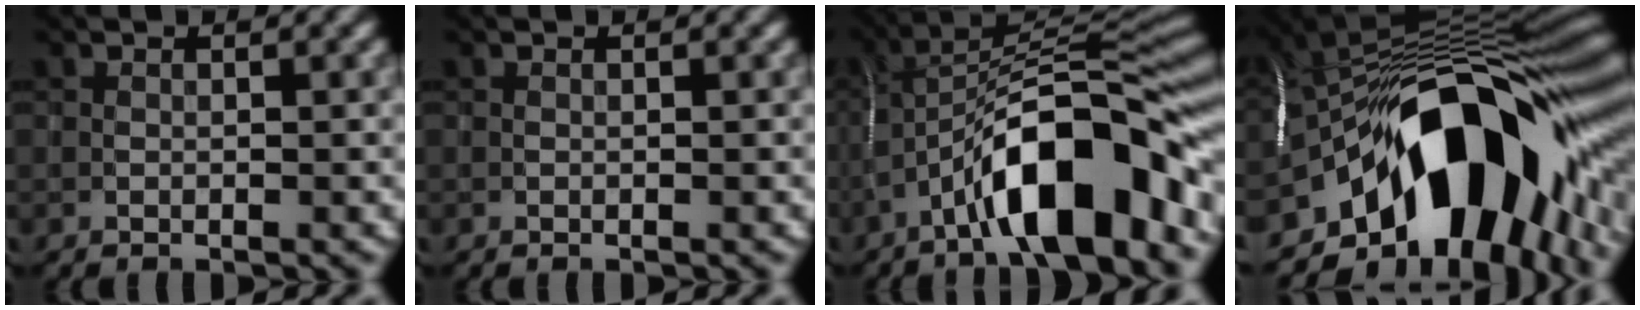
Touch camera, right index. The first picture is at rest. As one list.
[{"total": 0.0}, {"total": 12.4, "force": [-6.2, 3.8, 10.1], "torque": [-0.147, 0.019, -0.105]}, {"total": 15.9, "force": [-5.9, 8.3, 12.2], "torque": [-0.160, 0.024, -0.109]}]